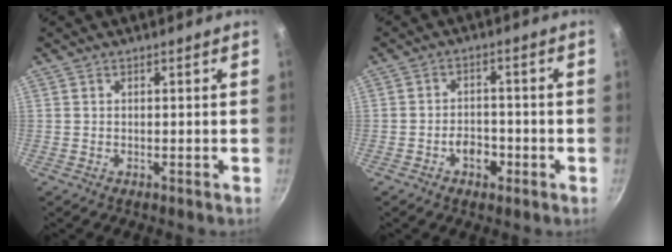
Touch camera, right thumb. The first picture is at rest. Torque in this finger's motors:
{"motor_torque": [0.49, 0.74, 0.34, -0.12, 0.18]}